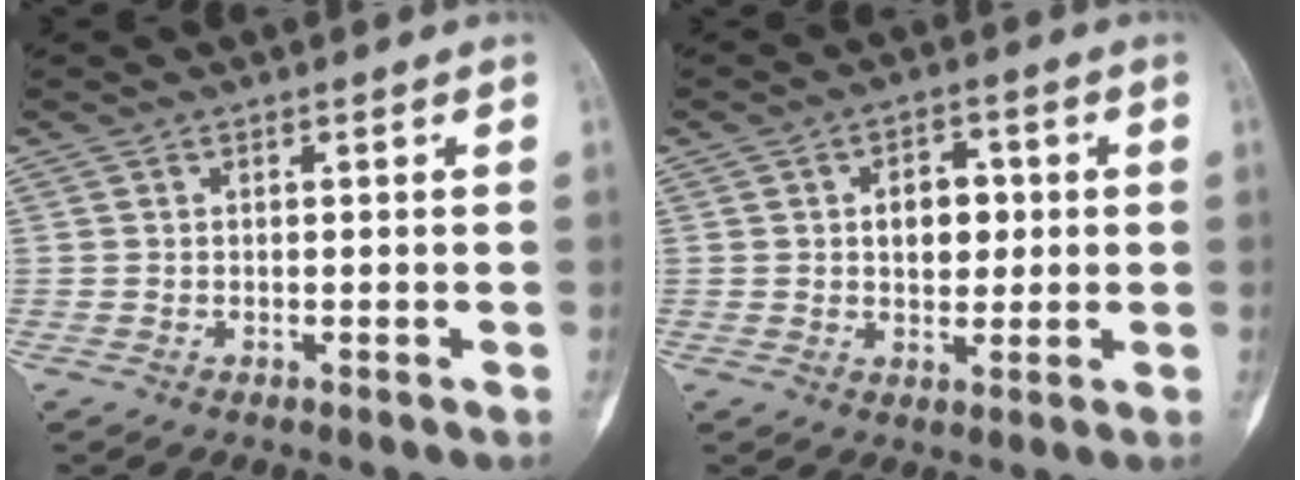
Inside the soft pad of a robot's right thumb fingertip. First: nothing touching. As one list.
[{"total": 6.9, "force": [0.9, 4.5, 5.1], "torque": [-0.050, 0.003, 0.013]}]